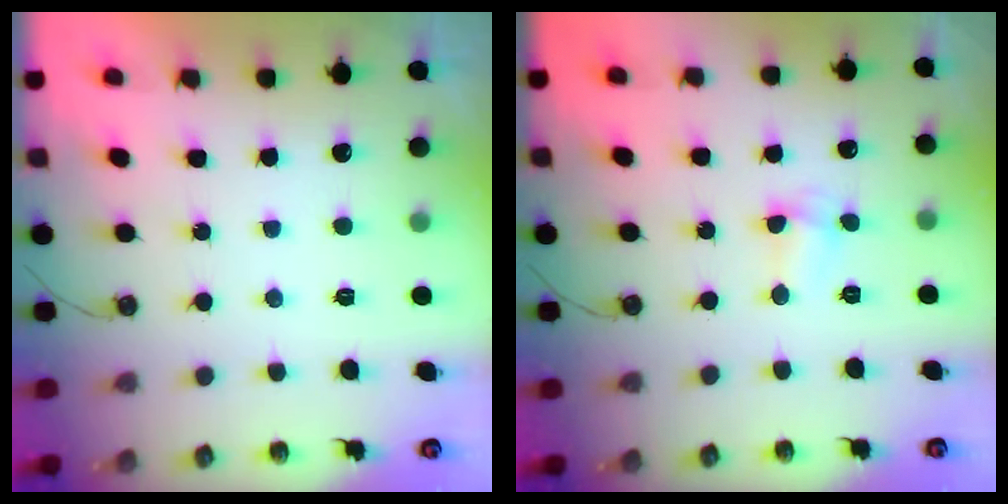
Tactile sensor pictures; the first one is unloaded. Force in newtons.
{"total": 2.8, "press": 2.8, "slide": 0.5}